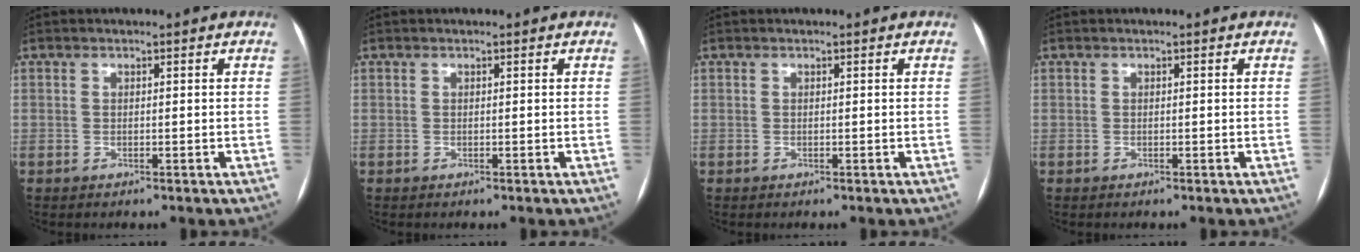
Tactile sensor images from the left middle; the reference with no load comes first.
{"total": 0.0}
{"total": 0.0}
{"total": 0.0}